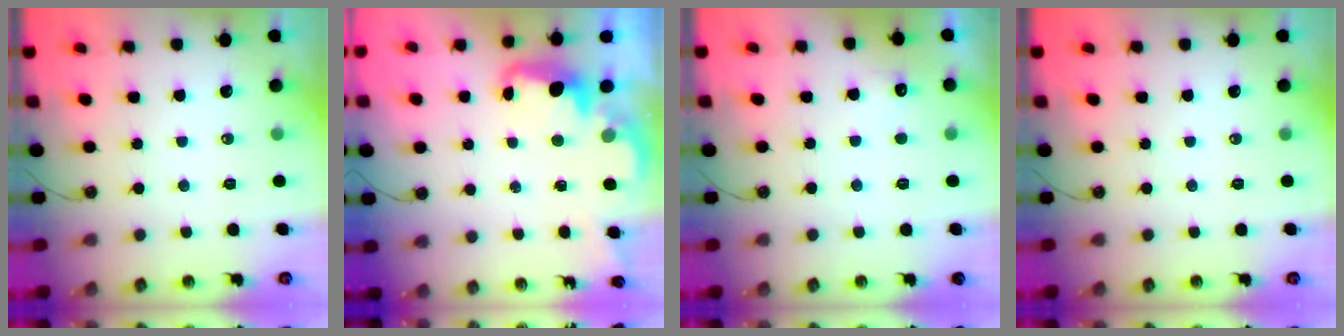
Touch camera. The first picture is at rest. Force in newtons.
{"total": 2.6, "press": 2.6, "slide": 0.7}
{"total": 5.0, "press": 4.9, "slide": 1.2}
{"total": 0.0}